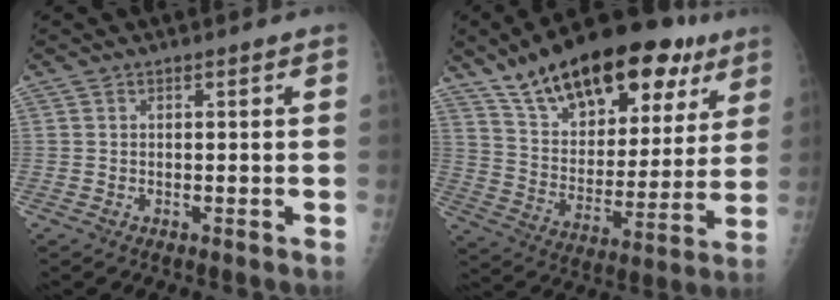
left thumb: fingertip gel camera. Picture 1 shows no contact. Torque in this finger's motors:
{"motor_torque": [1.41, 1.45, 1.45, -1.31, 0.37]}